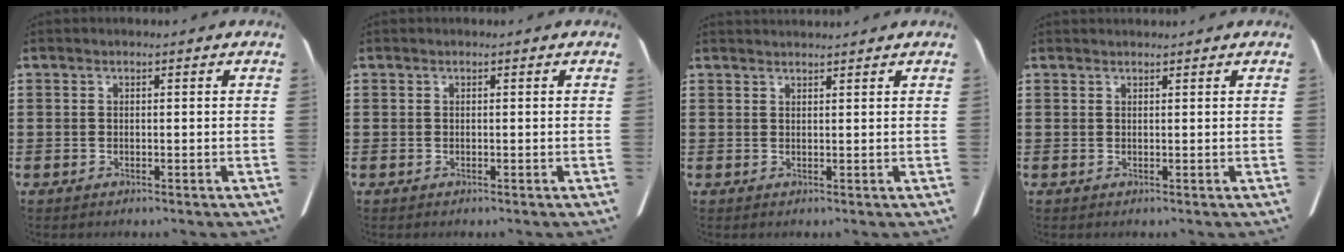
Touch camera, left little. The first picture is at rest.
{"total": 0.0}
{"total": 1.3, "force": [1.3, 0.0, 0.2], "torque": [0.004, -0.002, 0.023]}
{"total": 0.7, "force": [0.7, 0.0, 0.1], "torque": [-0.003, 0.001, 0.014]}